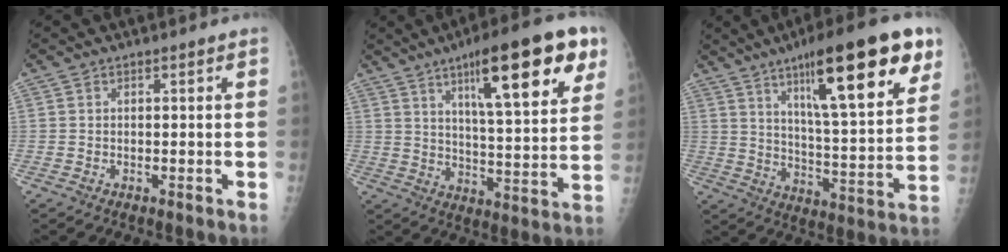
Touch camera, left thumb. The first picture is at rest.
{"total": 22.1, "force": [11.2, 5.4, 18.2], "torque": [-0.235, -0.028, 0.166]}
{"total": 24.8, "force": [12.9, 5.8, 20.3], "torque": [-0.277, -0.033, 0.202]}